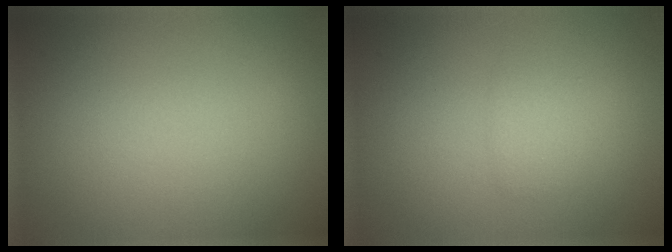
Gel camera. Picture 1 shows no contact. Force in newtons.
{"total": 1.4, "press": 1.4, "slide": 0.0}